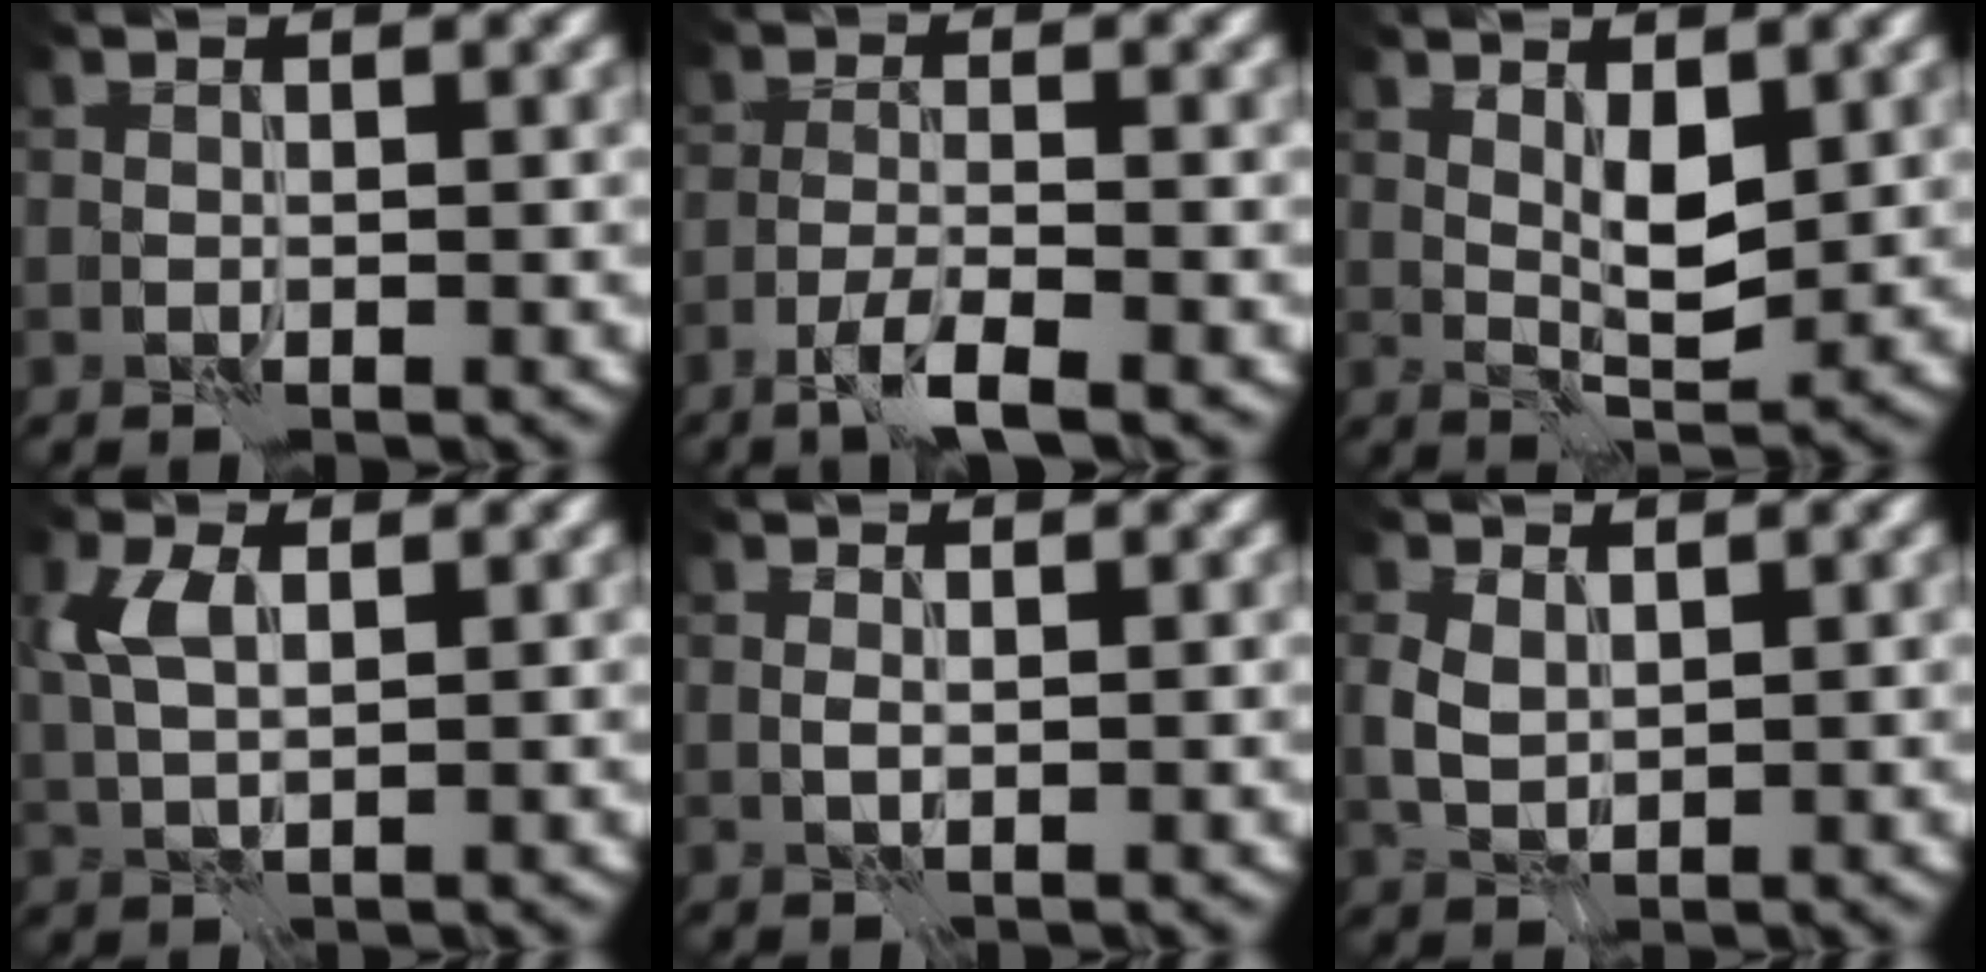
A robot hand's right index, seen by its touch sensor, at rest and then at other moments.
{"total": 3.5, "force": [-2.3, 0.4, 2.6], "torque": [-0.051, 0.000, -0.050]}
{"total": 2.9, "force": [1.3, 1.1, 2.3], "torque": [-0.042, -0.008, 0.026]}
{"total": 3.0, "force": [1.1, 1.5, 2.4], "torque": [-0.059, 0.004, 0.022]}
{"total": 0.5, "force": [0.2, 0.2, 0.4], "torque": [-0.012, -0.003, 0.003]}
{"total": 2.4, "force": [0.8, 1.7, 1.6], "torque": [-0.040, 0.000, 0.018]}